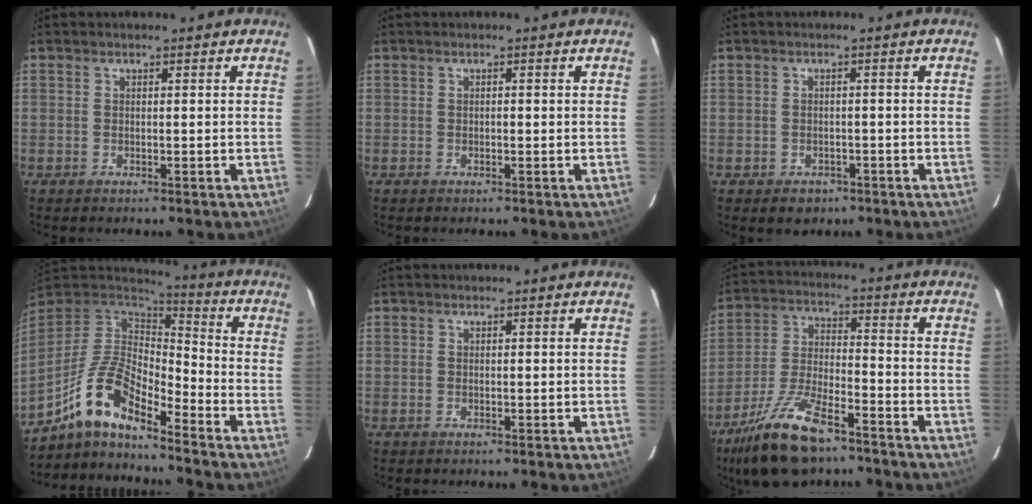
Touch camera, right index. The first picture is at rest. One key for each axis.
{"total": 0.0}
{"total": 2.8, "fx": -1.6, "fy": 2.2, "fz": 0.8, "tx": -0.008, "ty": 0.005, "tz": -0.014}
{"total": 11.9, "fx": -8.7, "fy": 3.1, "fz": 7.5, "tx": -0.159, "ty": 0.029, "tz": -0.163}
{"total": 0.0}
{"total": 14.1, "fx": -10.0, "fy": 3.6, "fz": 9.2, "tx": -0.187, "ty": -0.015, "tz": -0.184}